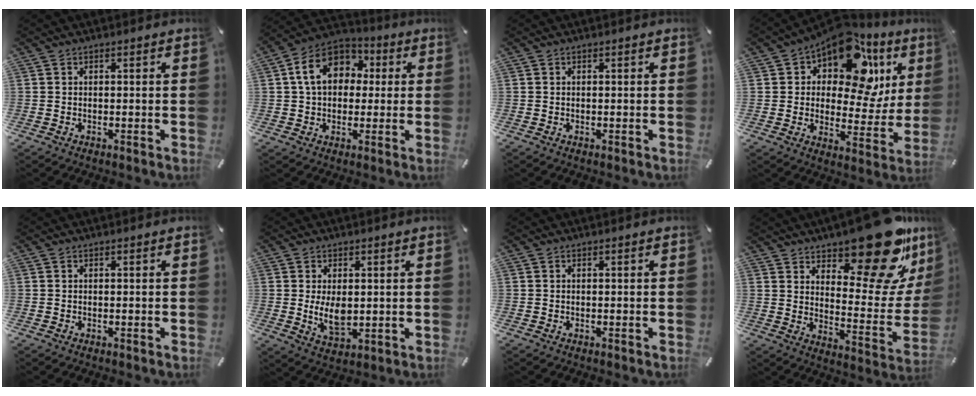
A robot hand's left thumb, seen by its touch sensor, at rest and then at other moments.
{"total": 11.9, "force": [2.2, 9.4, 7.1], "torque": [-0.131, 0.015, 0.039]}
{"total": 0.0}
{"total": 16.8, "force": [10.1, 9.2, 9.7], "torque": [-0.150, -0.073, 0.175]}
{"total": 0.0}
{"total": 6.7, "force": [0.4, 4.2, 5.3], "torque": [-0.109, -0.008, 0.003]}
{"total": 0.0}
{"total": 24.5, "force": [17.1, 9.8, 14.6], "torque": [-0.168, -0.125, 0.278]}